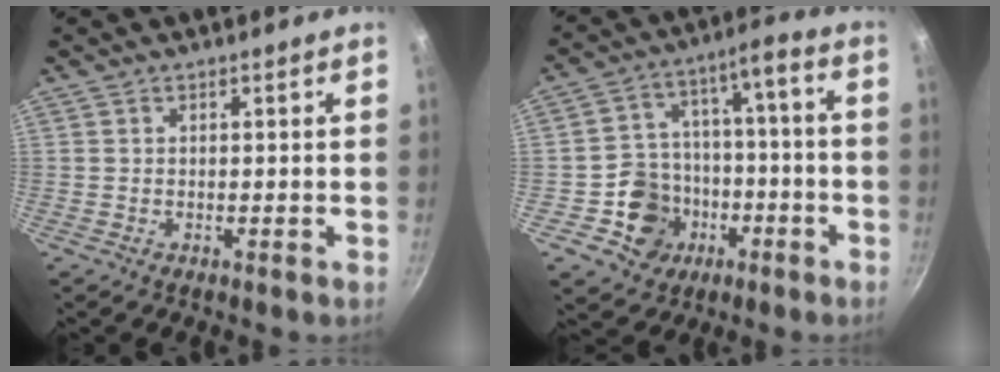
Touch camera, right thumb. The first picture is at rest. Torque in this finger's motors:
{"motor_torque": [0.24, 0.04, 0.68, 0.07, 0.04]}